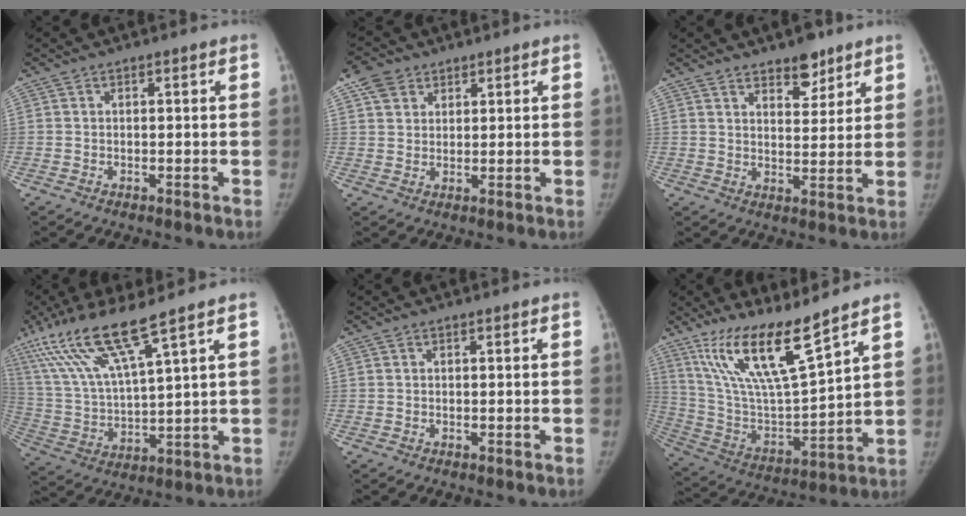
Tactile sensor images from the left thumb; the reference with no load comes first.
{"total": 5.1, "force": [3.0, 3.7, 1.8], "torque": [-0.024, -0.004, 0.058]}
{"total": 6.6, "force": [4.8, 2.9, 3.4], "torque": [-0.022, -0.033, 0.074]}
{"total": 15.5, "force": [10.0, 1.7, 11.7], "torque": [-0.250, -0.040, 0.205]}
{"total": 0.0}
{"total": 17.2, "force": [12.1, 2.6, 11.9], "torque": [-0.208, -0.069, 0.243]}